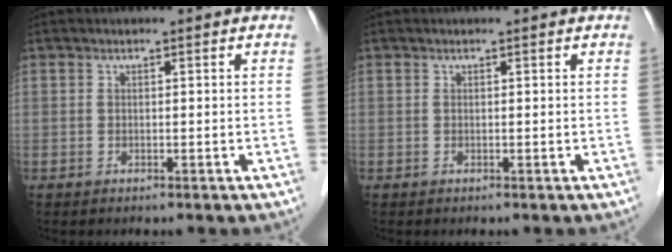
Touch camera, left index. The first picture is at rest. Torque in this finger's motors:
{"motor_torque": [0.17, -0.08, -0.02, -0.01]}